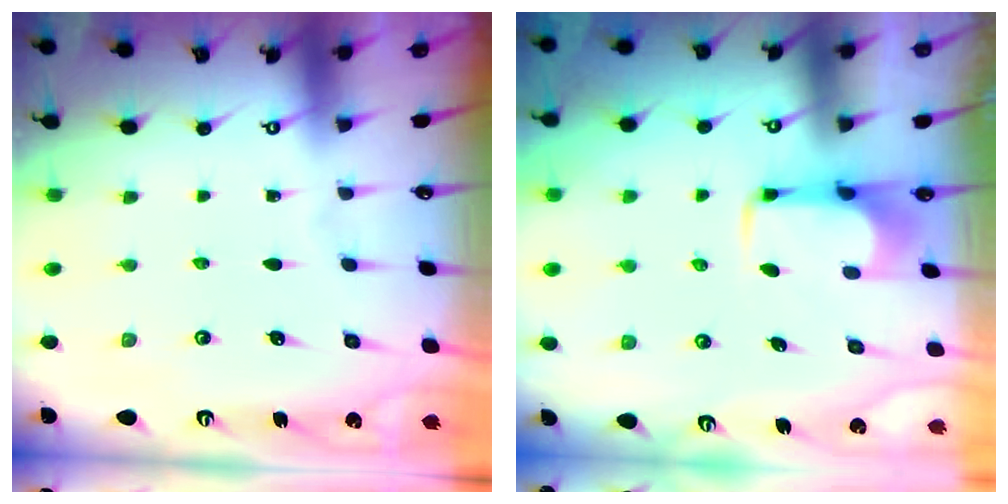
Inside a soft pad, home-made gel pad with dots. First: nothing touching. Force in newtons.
{"total": 2.0, "press": 2.0, "slide": 0.4}